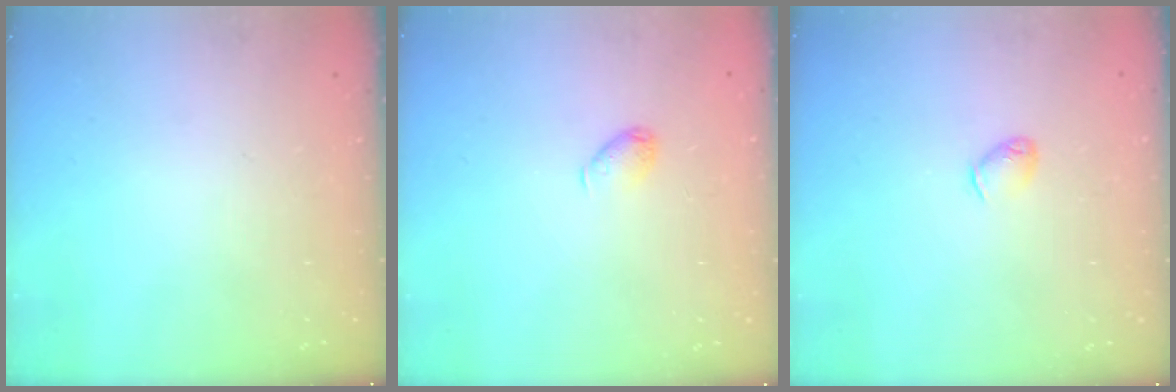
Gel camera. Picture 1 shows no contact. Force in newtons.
{"total": 4.9, "press": 4.9, "slide": 0.6}
{"total": 3.0, "press": 2.9, "slide": 0.7}